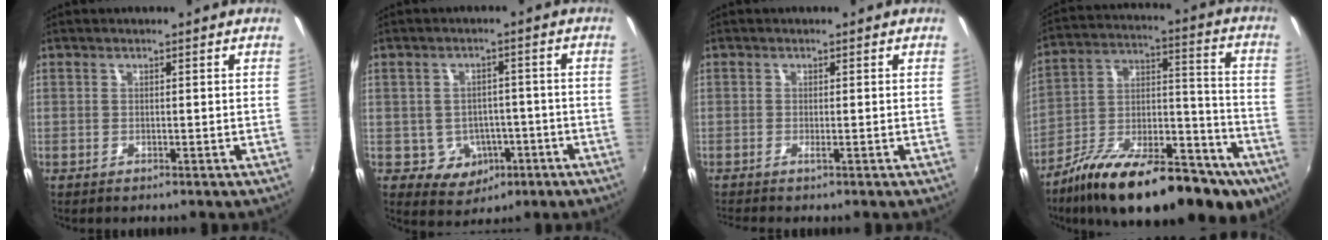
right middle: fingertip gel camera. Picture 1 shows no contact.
{"total": 7.0, "force": [-2.4, 6.2, 2.2], "torque": [-0.061, 0.011, -0.012]}
{"total": 1.0, "force": [-0.7, -0.3, 0.7], "torque": [-0.016, -0.001, -0.016]}
{"total": 29.1, "force": [-22.9, 5.4, 17.0], "torque": [-0.260, -0.057, -0.321]}